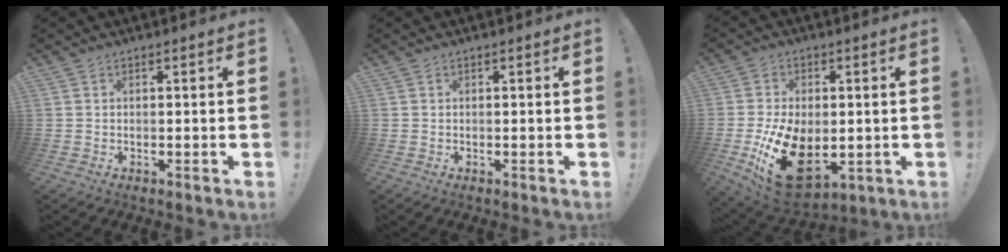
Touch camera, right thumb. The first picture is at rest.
{"total": 0.0}
{"total": 20.3, "force": [-4.8, 12.8, 14.9], "torque": [-0.256, 0.016, -0.065]}